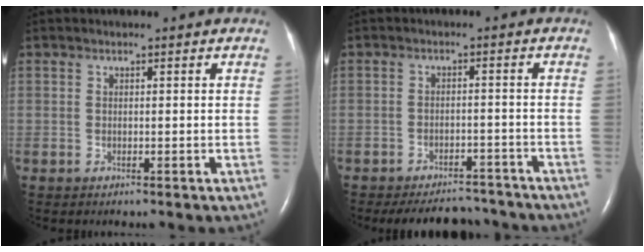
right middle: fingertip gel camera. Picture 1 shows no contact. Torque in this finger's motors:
{"motor_torque": [0.32, -0.34, 0.05, 0.05]}